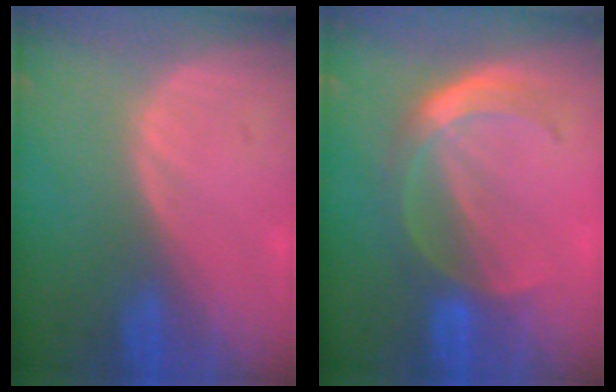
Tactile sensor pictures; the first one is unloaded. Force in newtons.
{"total": 5.8, "press": 5.1, "slide": 2.6}